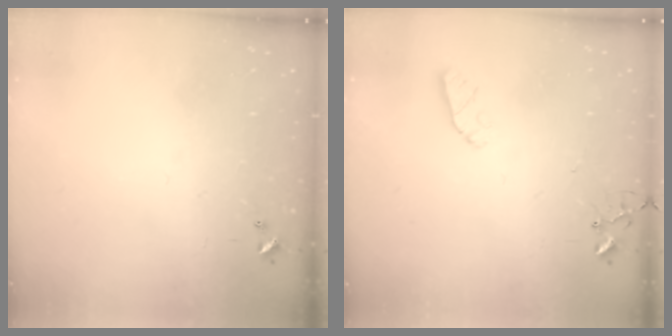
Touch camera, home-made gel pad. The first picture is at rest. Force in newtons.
{"total": 4.4, "press": 4.4, "slide": 0.6}